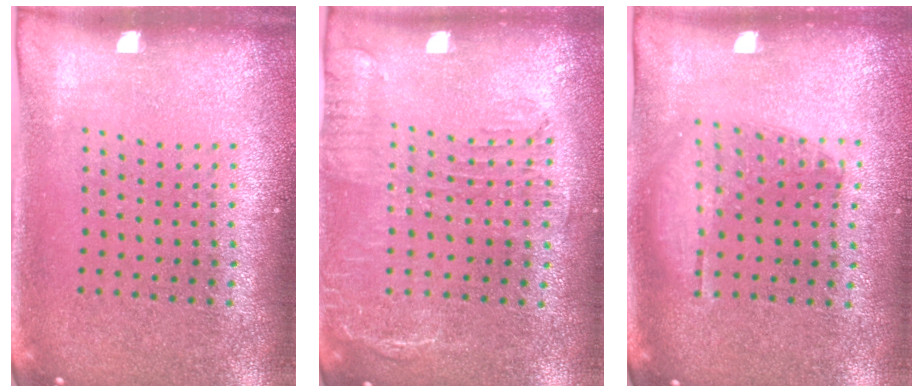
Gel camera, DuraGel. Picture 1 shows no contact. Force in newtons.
{"total": 1.8, "press": 1.5, "slide": 1.1}
{"total": 1.0, "press": 0.9, "slide": 0.3}